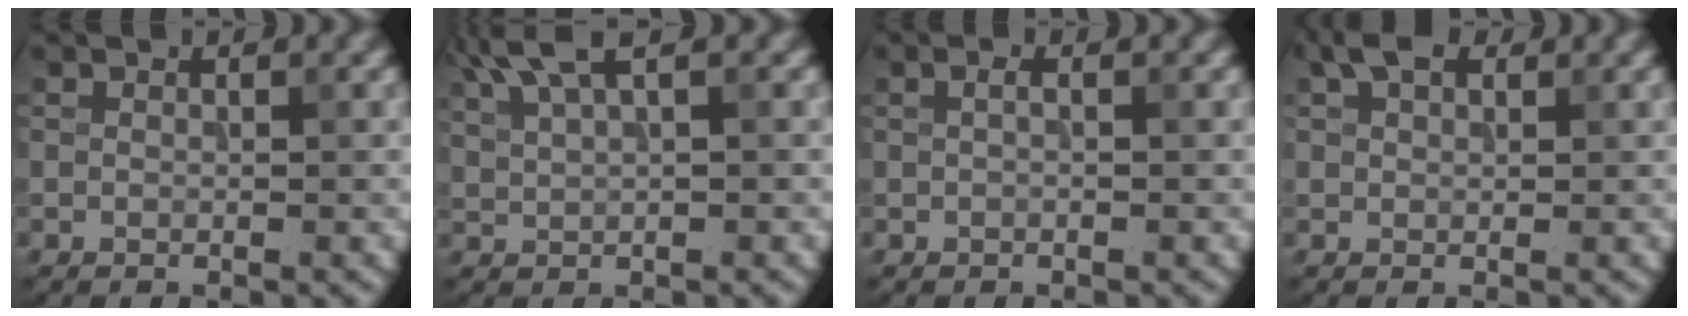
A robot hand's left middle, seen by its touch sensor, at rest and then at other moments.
{"total": 4.1, "force": [2.7, 1.0, 2.9], "torque": [-0.060, 0.015, 0.056]}
{"total": 0.7, "force": [0.0, 0.1, 0.7], "torque": [-0.015, 0.001, -0.001]}
{"total": 2.8, "force": [1.6, 1.6, 1.7], "torque": [-0.032, 0.011, 0.029]}